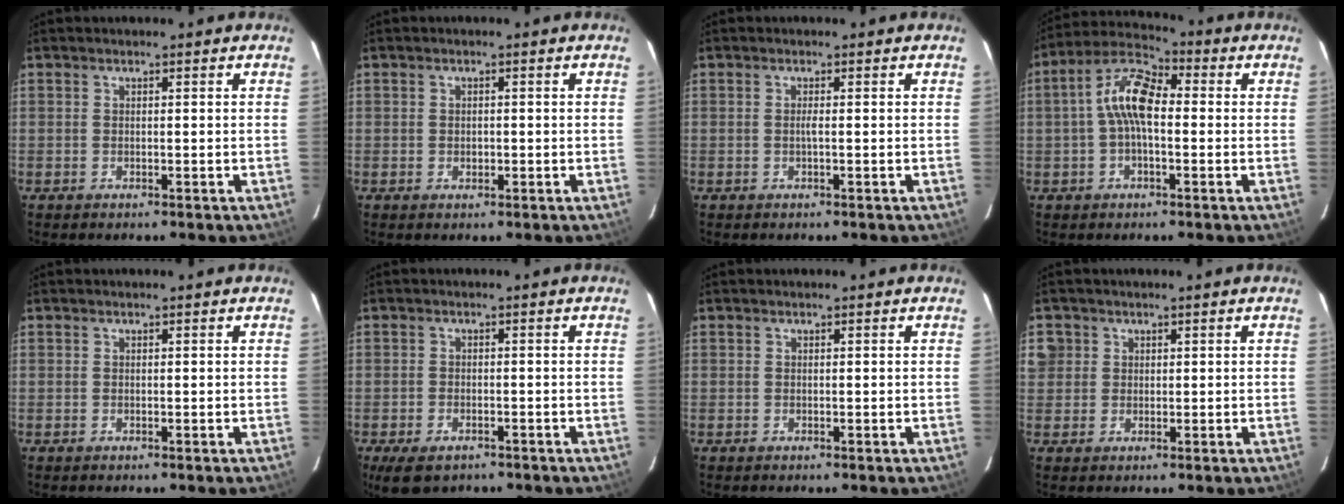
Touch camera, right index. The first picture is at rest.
{"total": 1.3, "force": [-0.2, 1.1, 0.6], "torque": [-0.008, 0.001, -0.003]}
{"total": 0.8, "force": [-0.2, -0.2, 0.7], "torque": [-0.012, 0.001, -0.005]}
{"total": 9.4, "force": [-0.1, 4.2, 8.4], "torque": [-0.172, 0.028, -0.009]}
{"total": 0.0}
{"total": 5.9, "force": [-3.9, 3.1, 3.2], "torque": [-0.076, -0.018, -0.063]}
{"total": 0.0}
{"total": 3.2, "force": [0.5, 3.1, 0.4], "torque": [0.008, 0.015, 0.008]}